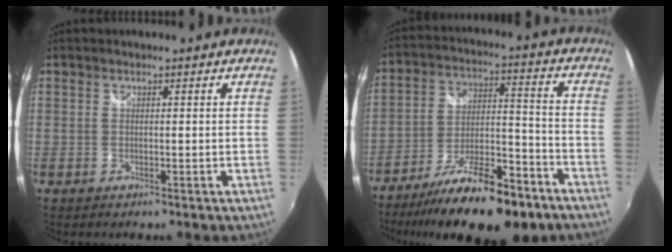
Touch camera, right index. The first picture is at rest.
{"total": 20.7, "force": [-15.1, 6.3, 12.8], "torque": [-0.226, -0.018, -0.232]}